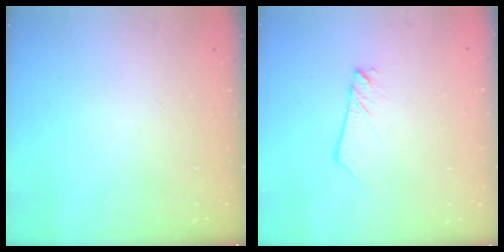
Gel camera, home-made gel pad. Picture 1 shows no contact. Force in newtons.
{"total": 2.5, "press": 2.5, "slide": 0.1}